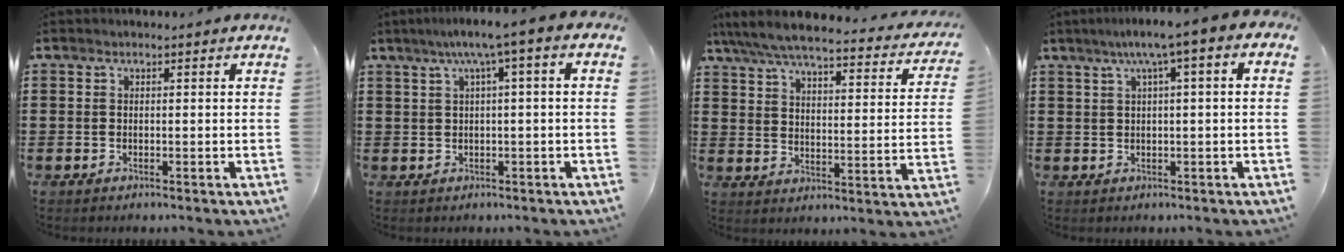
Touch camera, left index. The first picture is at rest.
{"total": 4.4, "force": [0.8, 0.0, 4.3], "torque": [-0.082, 0.000, 0.006]}
{"total": 6.4, "force": [5.6, 0.6, 3.0], "torque": [-0.083, -0.035, 0.094]}
{"total": 4.3, "force": [1.1, 0.1, 4.1], "torque": [-0.080, 0.000, 0.012]}